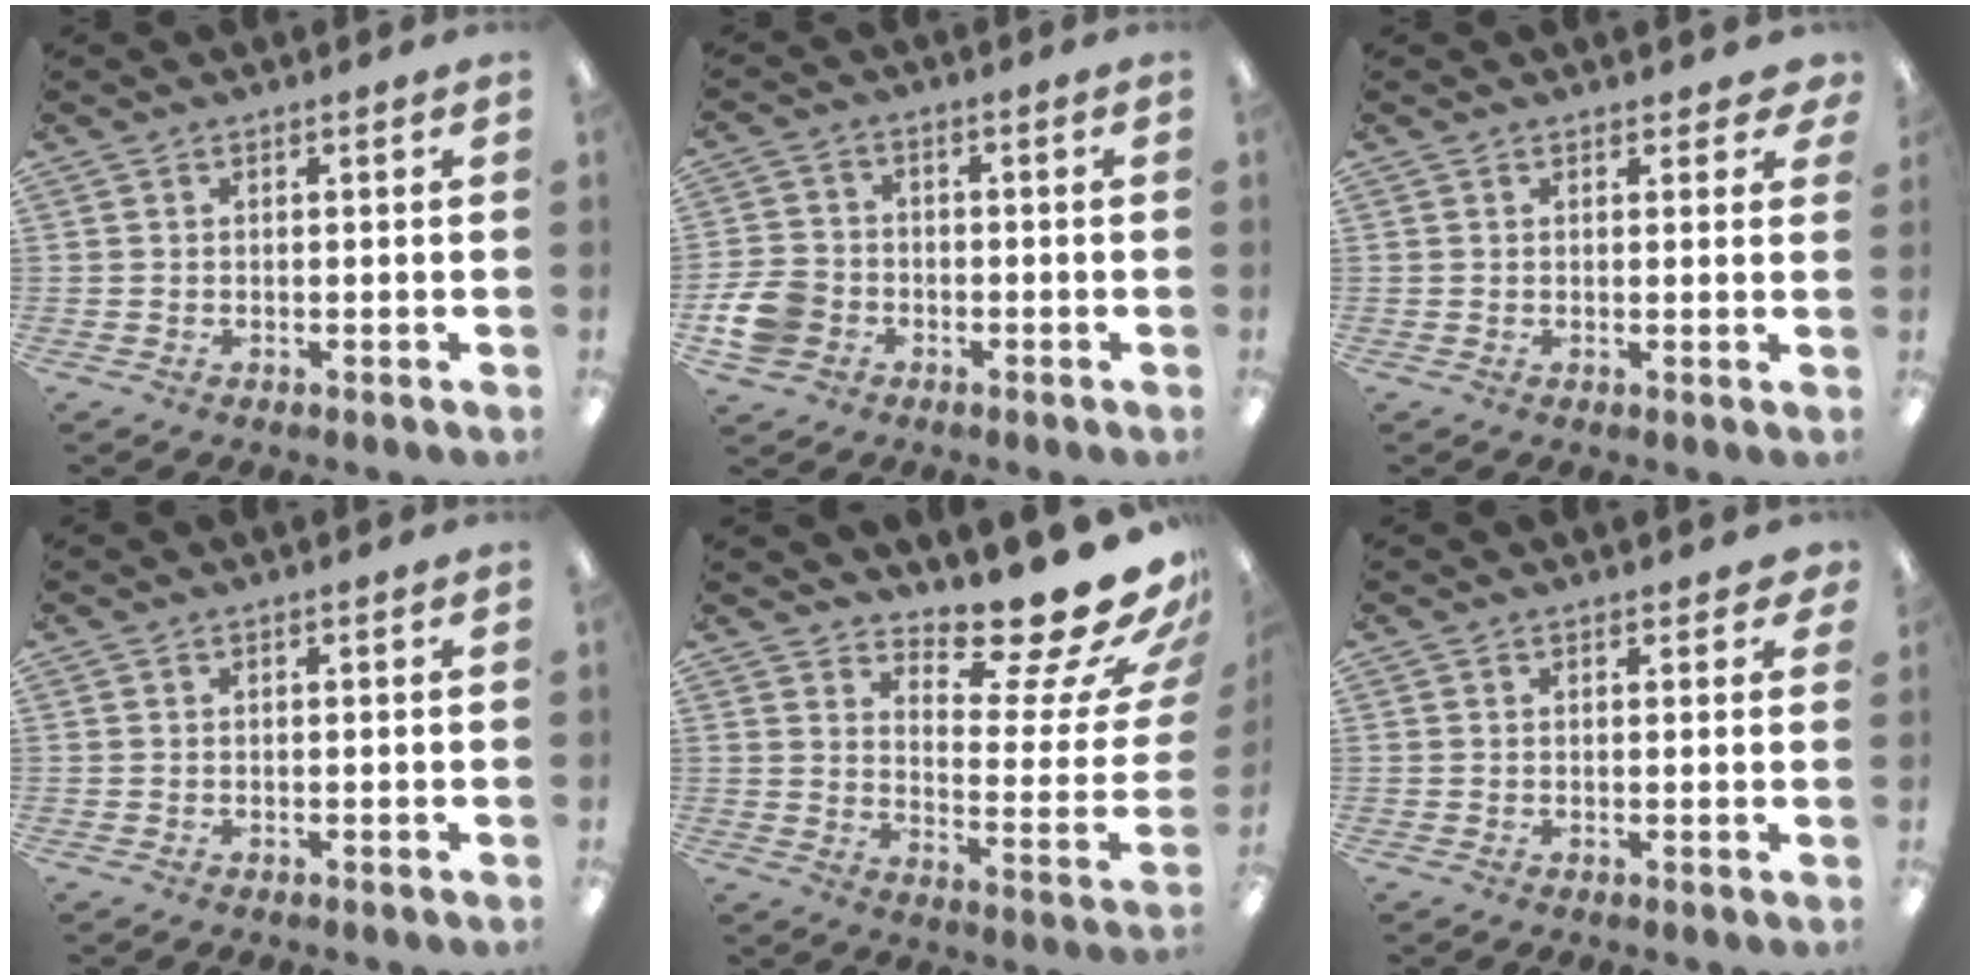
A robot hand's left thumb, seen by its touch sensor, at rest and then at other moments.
{"total": 8.2, "force": [-2.8, 6.6, 4.0], "torque": [-0.097, 0.020, -0.051]}
{"total": 1.8, "force": [1.4, 1.0, 0.6], "torque": [0.002, -0.003, 0.022]}
{"total": 0.0}
{"total": 17.5, "force": [14.6, 4.1, 8.7], "torque": [-0.106, -0.126, 0.236]}
{"total": 1.4, "force": [1.1, 0.8, 0.5], "torque": [0.005, -0.003, 0.016]}